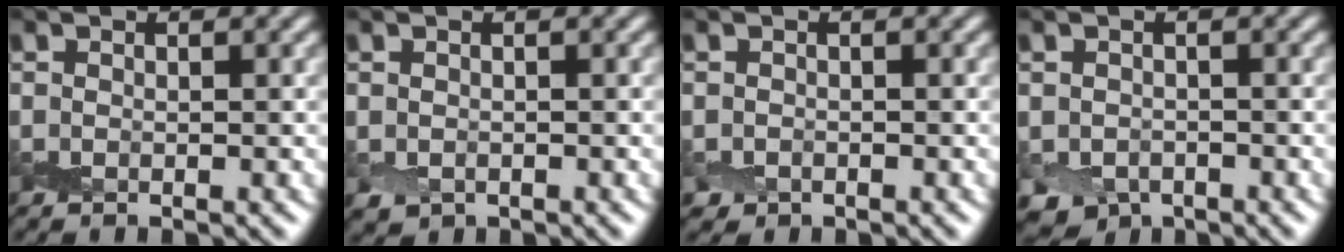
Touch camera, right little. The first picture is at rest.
{"total": 0.7, "force": [-0.2, 0.6, 0.3], "torque": [-0.006, -0.007, -0.002]}
{"total": 0.8, "force": [-0.5, 0.6, 0.0], "torque": [0.003, -0.005, -0.010]}
{"total": 3.1, "force": [-2.0, 2.0, 1.2], "torque": [-0.016, -0.013, -0.039]}